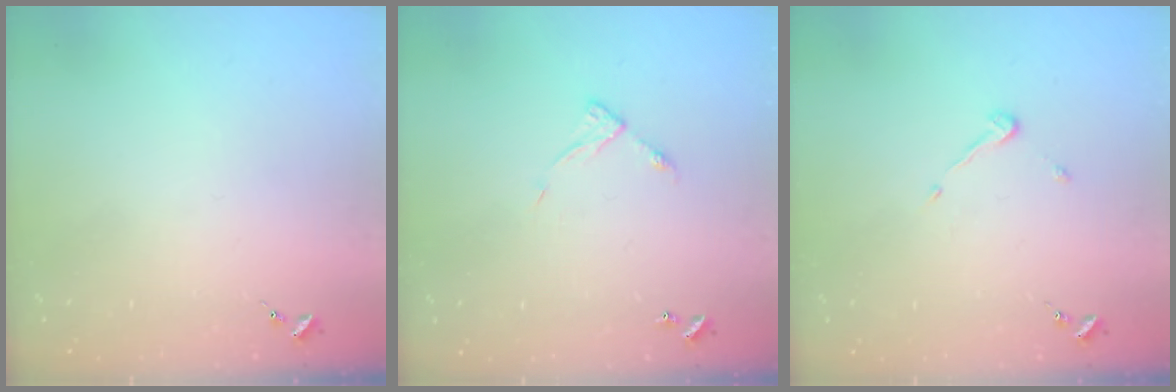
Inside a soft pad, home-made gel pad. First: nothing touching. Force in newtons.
{"total": 5.8, "press": 5.7, "slide": 0.6}
{"total": 3.6, "press": 3.6, "slide": 0.2}